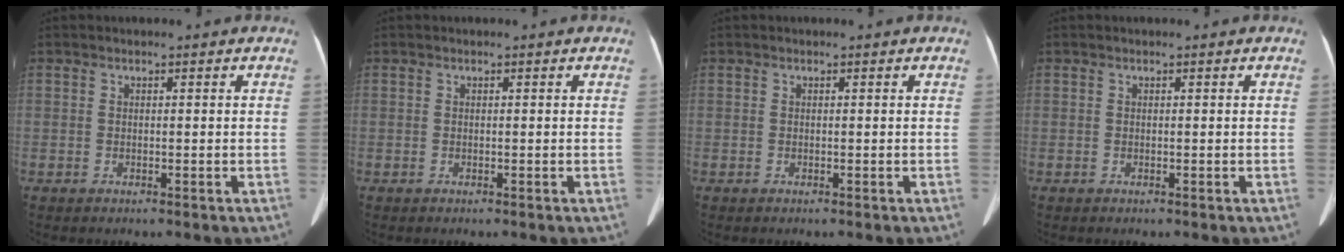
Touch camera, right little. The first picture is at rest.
{"total": 0.0}
{"total": 0.0}
{"total": 0.0}